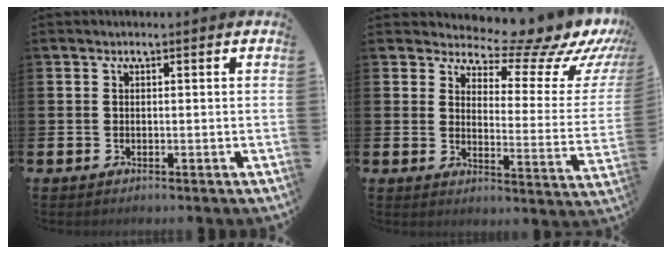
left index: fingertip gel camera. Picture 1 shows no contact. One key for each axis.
{"total": 10.0, "fx": 8.6, "fy": 3.5, "fz": 3.7, "tx": -0.059, "ty": -0.072, "tz": 0.140}